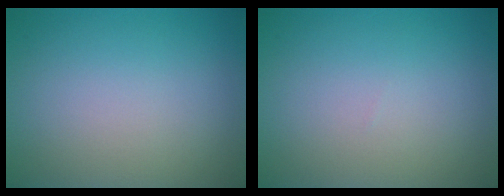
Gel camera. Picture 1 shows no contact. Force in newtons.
{"total": 0.0}